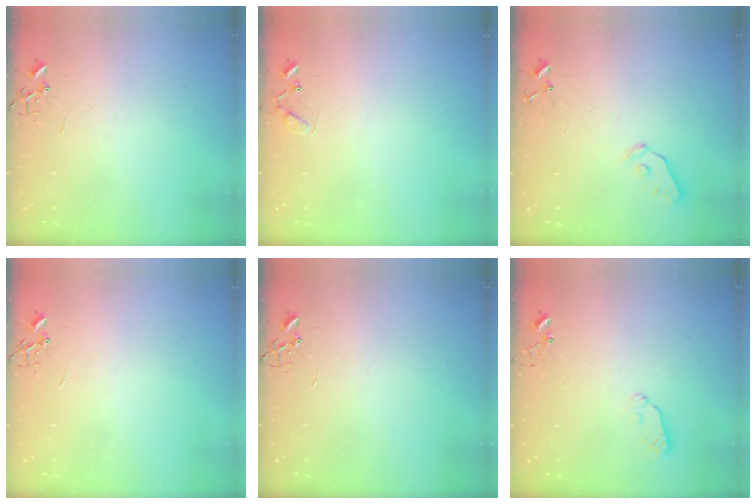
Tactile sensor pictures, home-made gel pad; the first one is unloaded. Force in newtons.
{"total": 5.6, "press": 5.6, "slide": 0.5}
{"total": 5.7, "press": 5.7, "slide": 0.4}
{"total": 0.0}
{"total": 0.0}
{"total": 3.8, "press": 3.8, "slide": 0.6}